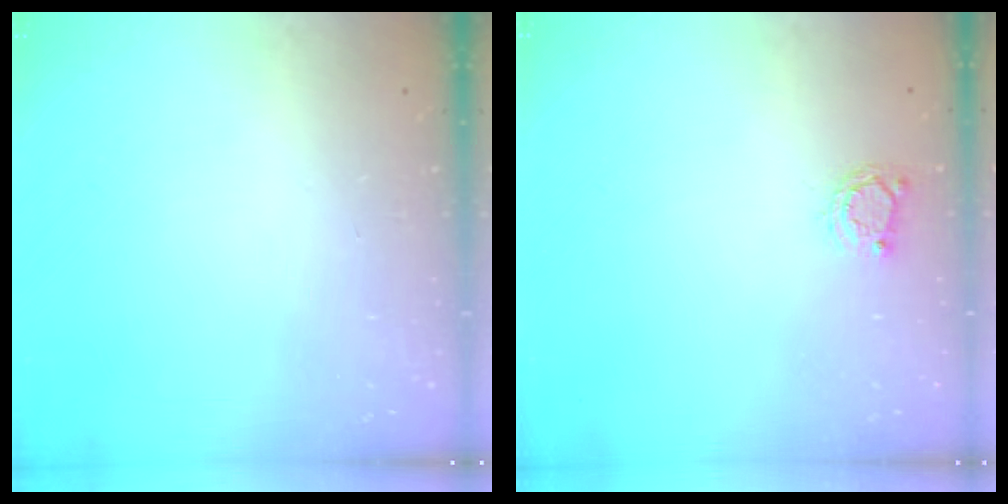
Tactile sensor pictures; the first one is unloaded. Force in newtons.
{"total": 3.0, "press": 3.0, "slide": 0.4}